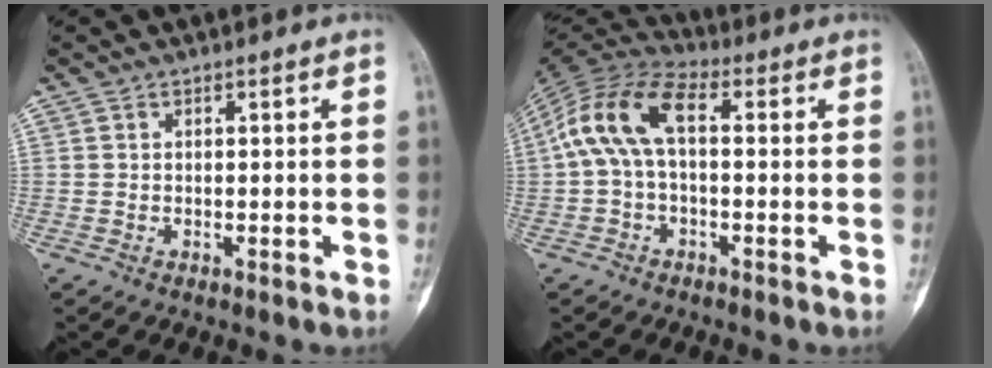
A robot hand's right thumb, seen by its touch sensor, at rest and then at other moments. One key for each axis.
{"total": 11.7, "fx": 0.7, "fy": 6.1, "fz": 10.0, "tx": -0.203, "ty": 0.039, "tz": 0.000}